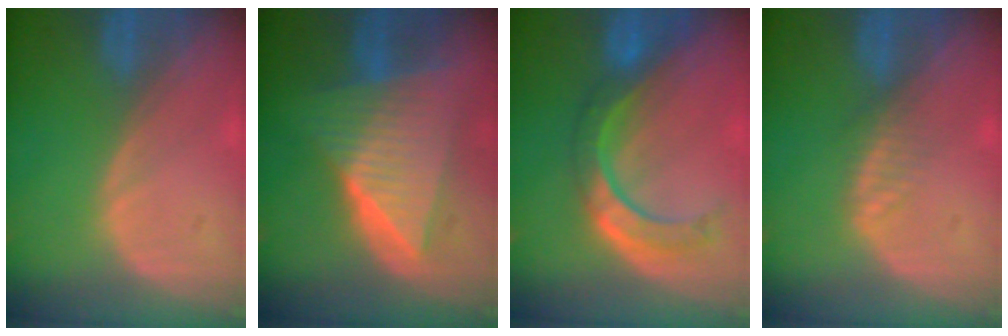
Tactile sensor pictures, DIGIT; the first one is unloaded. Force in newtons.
{"total": 9.9, "press": 9.8, "slide": 0.6}
{"total": 8.5, "press": 7.2, "slide": 4.5}
{"total": 2.0, "press": 2.0, "slide": 0.2}